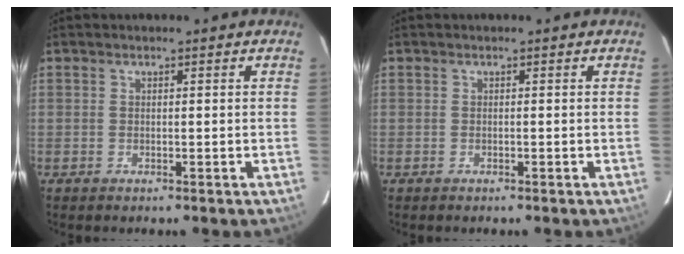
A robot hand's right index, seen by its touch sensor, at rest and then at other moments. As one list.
[{"total": 0.0}]